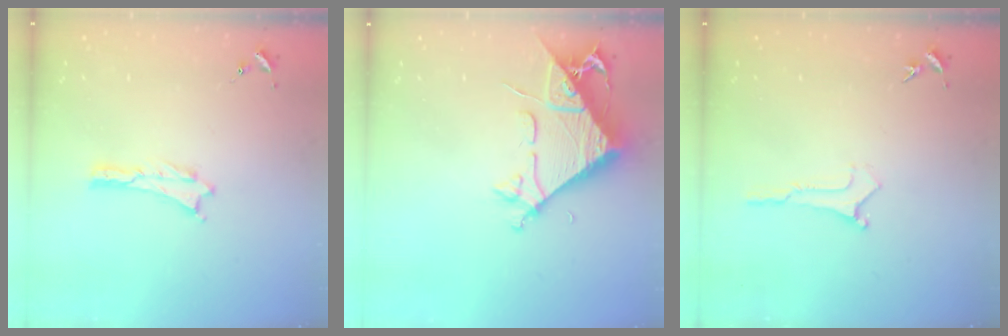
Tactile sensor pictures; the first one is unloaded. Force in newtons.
{"total": 8.7, "press": 8.6, "slide": 1.1}
{"total": 0.0}